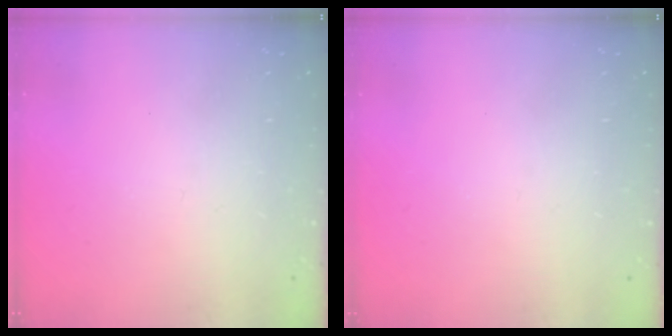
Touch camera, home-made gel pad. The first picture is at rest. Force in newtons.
{"total": 0.0}